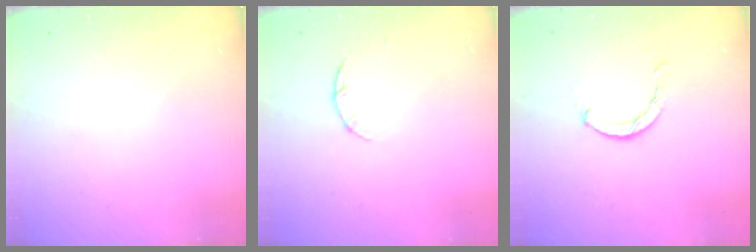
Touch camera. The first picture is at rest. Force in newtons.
{"total": 2.4, "press": 2.3, "slide": 0.4}
{"total": 1.5, "press": 1.5, "slide": 0.3}